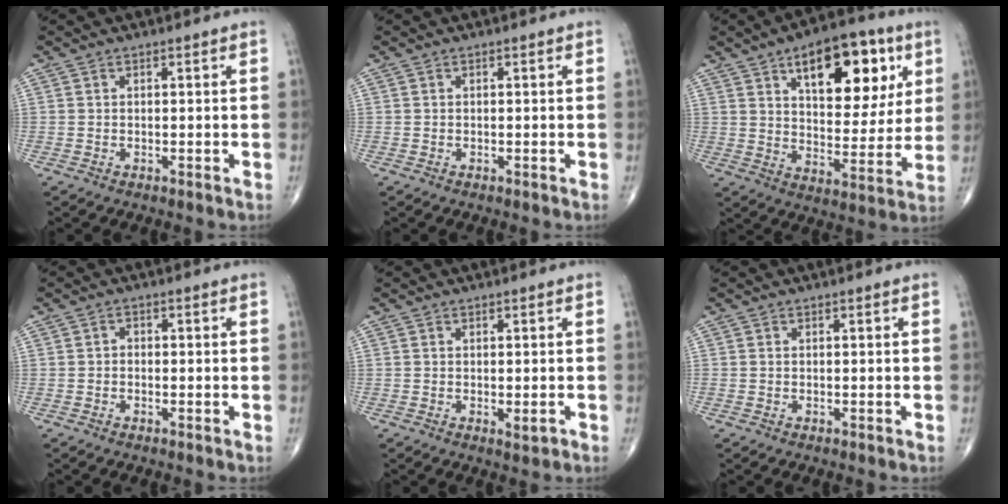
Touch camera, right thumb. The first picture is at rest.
{"total": 0.0}
{"total": 19.7, "force": [8.3, 10.0, 14.8], "torque": [-0.159, -0.027, 0.124]}
{"total": 1.1, "force": [-0.4, 0.9, 0.5], "torque": [0.004, 0.005, -0.012]}
{"total": 1.6, "force": [-0.4, 0.6, 1.4], "torque": [-0.022, -0.005, -0.003]}
{"total": 0.0}